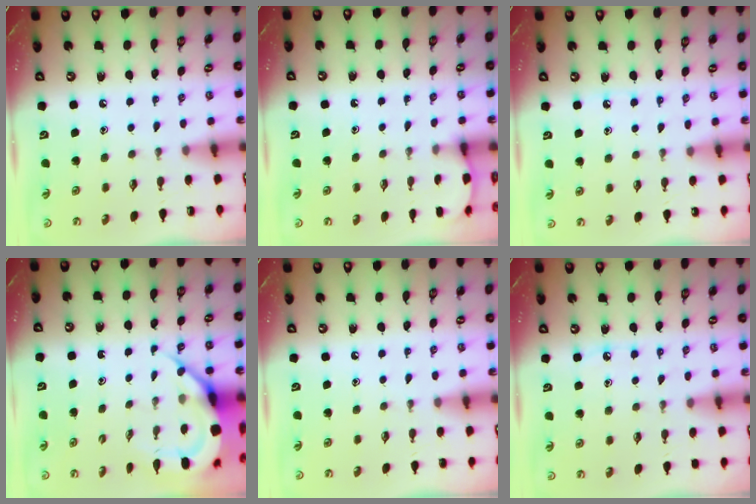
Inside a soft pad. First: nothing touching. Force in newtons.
{"total": 2.4, "press": 2.4, "slide": 0.2}
{"total": 4.2, "press": 4.1, "slide": 0.6}
{"total": 8.1, "press": 8.0, "slide": 0.9}
{"total": 0.0}
{"total": 5.0, "press": 5.0, "slide": 0.7}